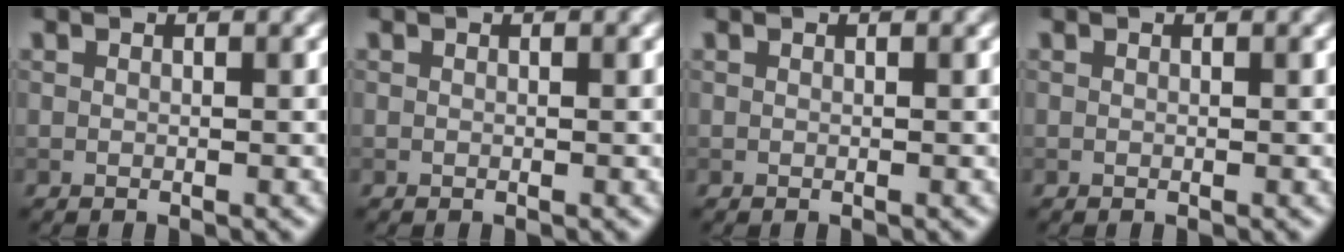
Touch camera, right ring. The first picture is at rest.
{"total": 0.0}
{"total": 0.0}
{"total": 0.0}